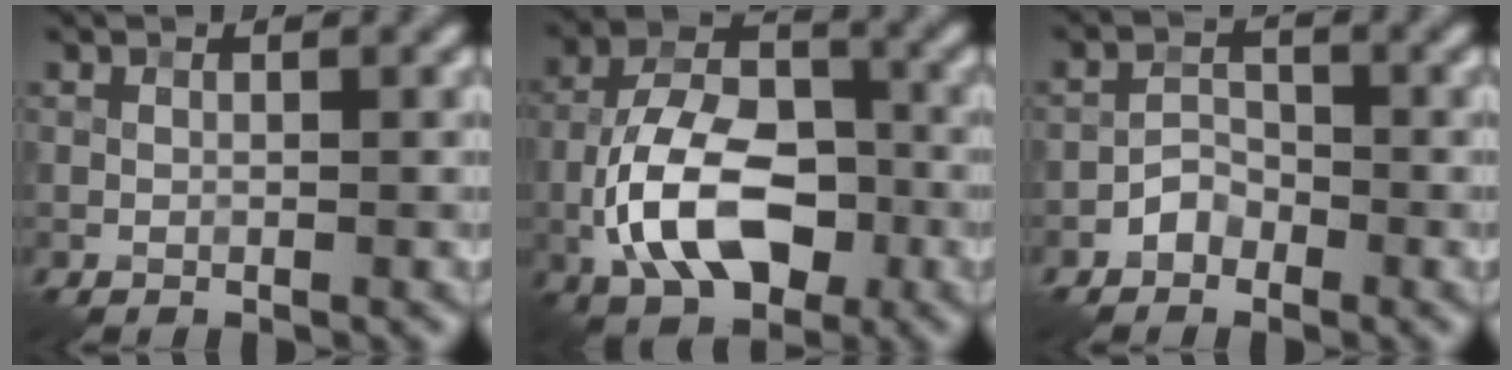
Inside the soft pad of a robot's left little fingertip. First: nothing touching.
{"total": 10.4, "force": [-3.2, 5.9, 8.0], "torque": [-0.158, 0.006, -0.065]}
{"total": 1.9, "force": [-1.3, 1.3, 0.6], "torque": [-0.006, 0.010, -0.026]}